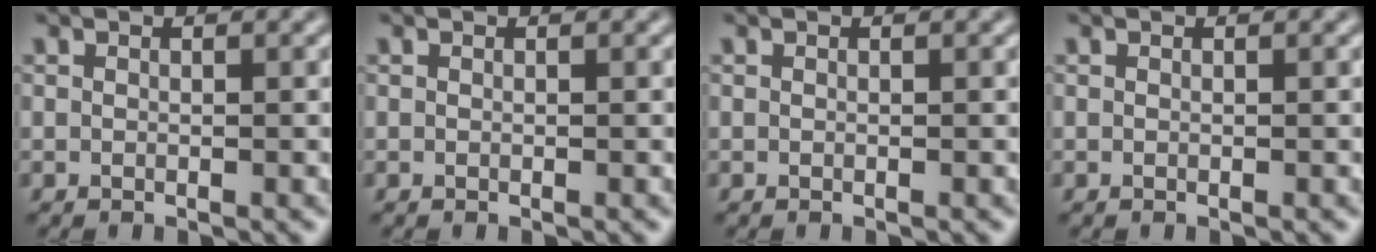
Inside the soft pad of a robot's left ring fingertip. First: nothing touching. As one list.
[{"total": 0.0}, {"total": 0.0}, {"total": 0.0}]